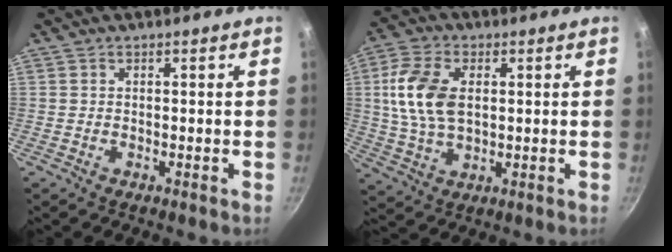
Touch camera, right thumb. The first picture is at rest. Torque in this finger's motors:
{"motor_torque": [0.14, 0.19, 1.51, -0.10, 0.40]}